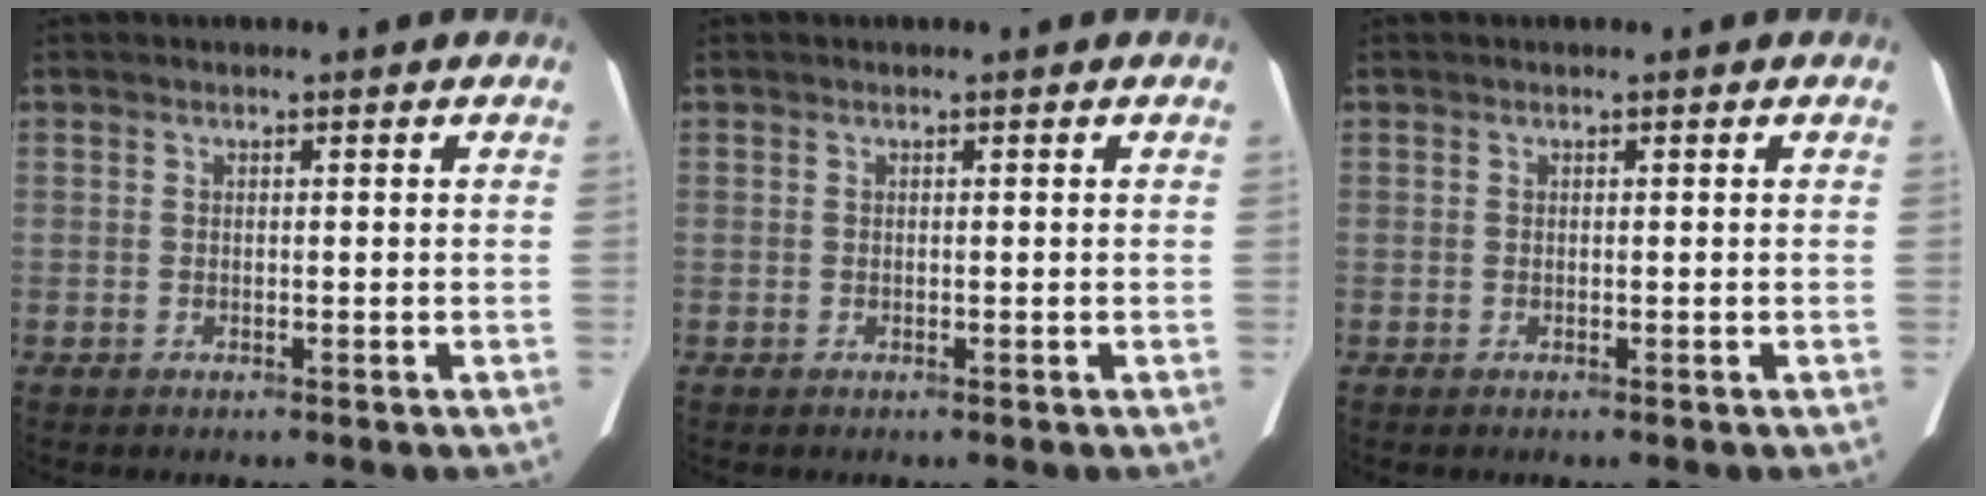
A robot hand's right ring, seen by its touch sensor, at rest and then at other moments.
{"total": 0.0}
{"total": 0.0}